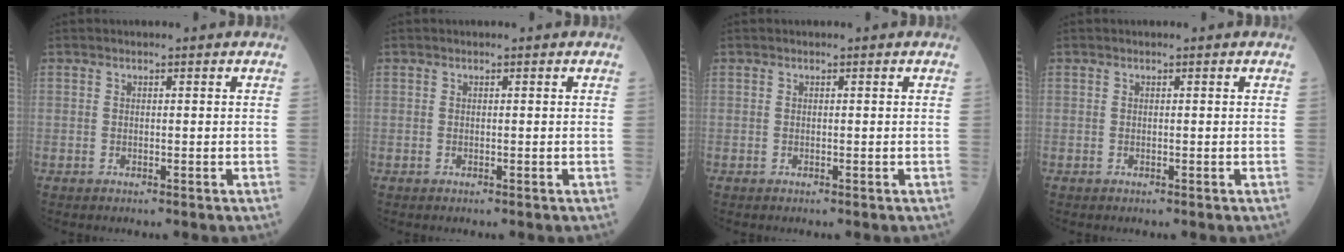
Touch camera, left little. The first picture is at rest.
{"total": 0.0}
{"total": 0.0}
{"total": 0.0}